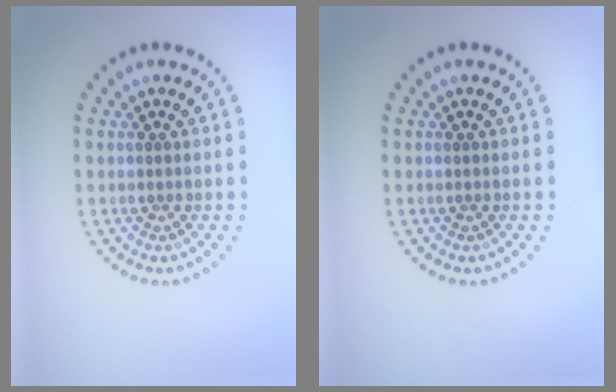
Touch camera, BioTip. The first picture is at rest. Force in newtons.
{"total": 0.0}